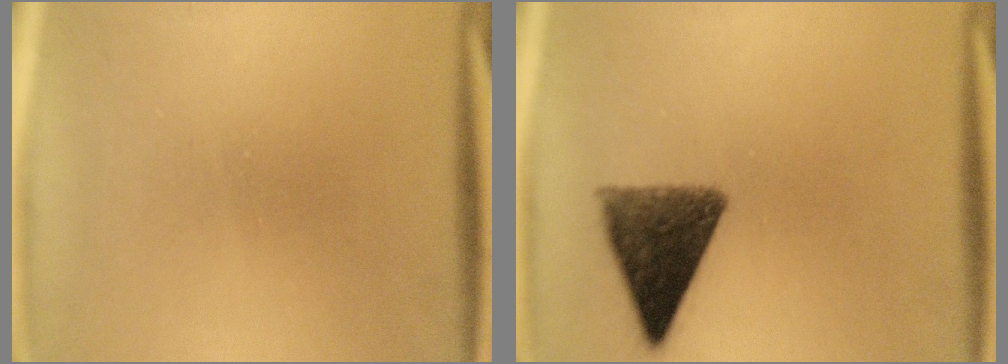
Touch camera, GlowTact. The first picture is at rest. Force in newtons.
{"total": 10.4}